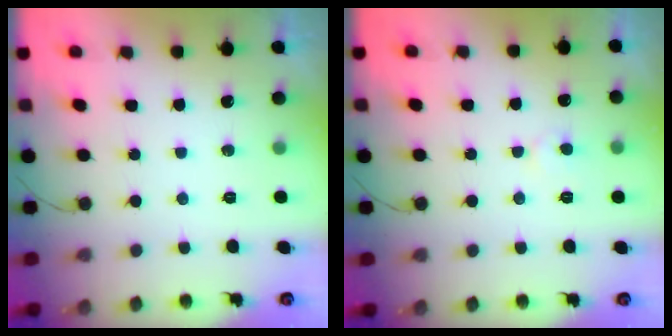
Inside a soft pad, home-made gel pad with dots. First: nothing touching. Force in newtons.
{"total": 3.7, "press": 3.7, "slide": 0.3}